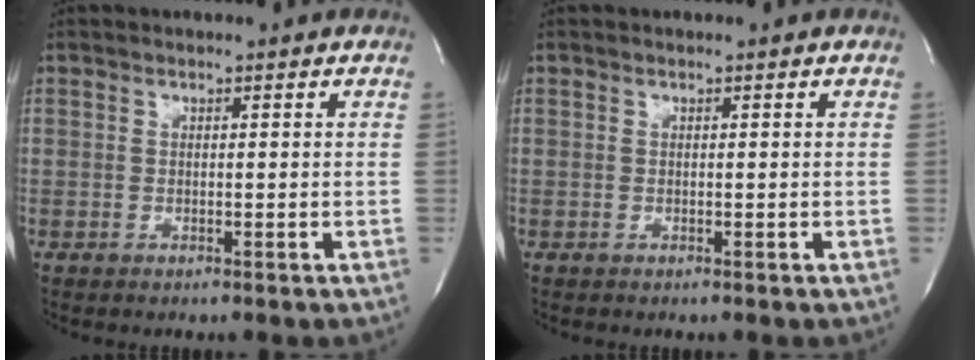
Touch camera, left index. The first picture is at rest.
{"total": 0.0}